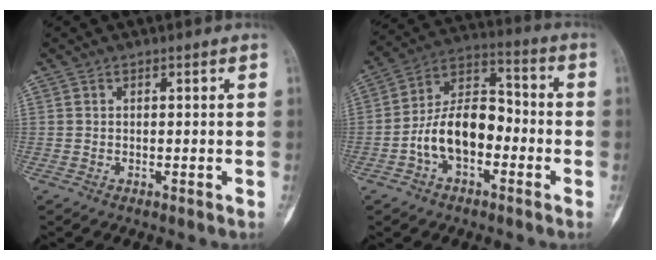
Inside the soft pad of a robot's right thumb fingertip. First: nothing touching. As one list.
[{"total": 13.0, "force": [-3.7, 7.9, 9.6], "torque": [-0.154, 0.051, -0.073]}]